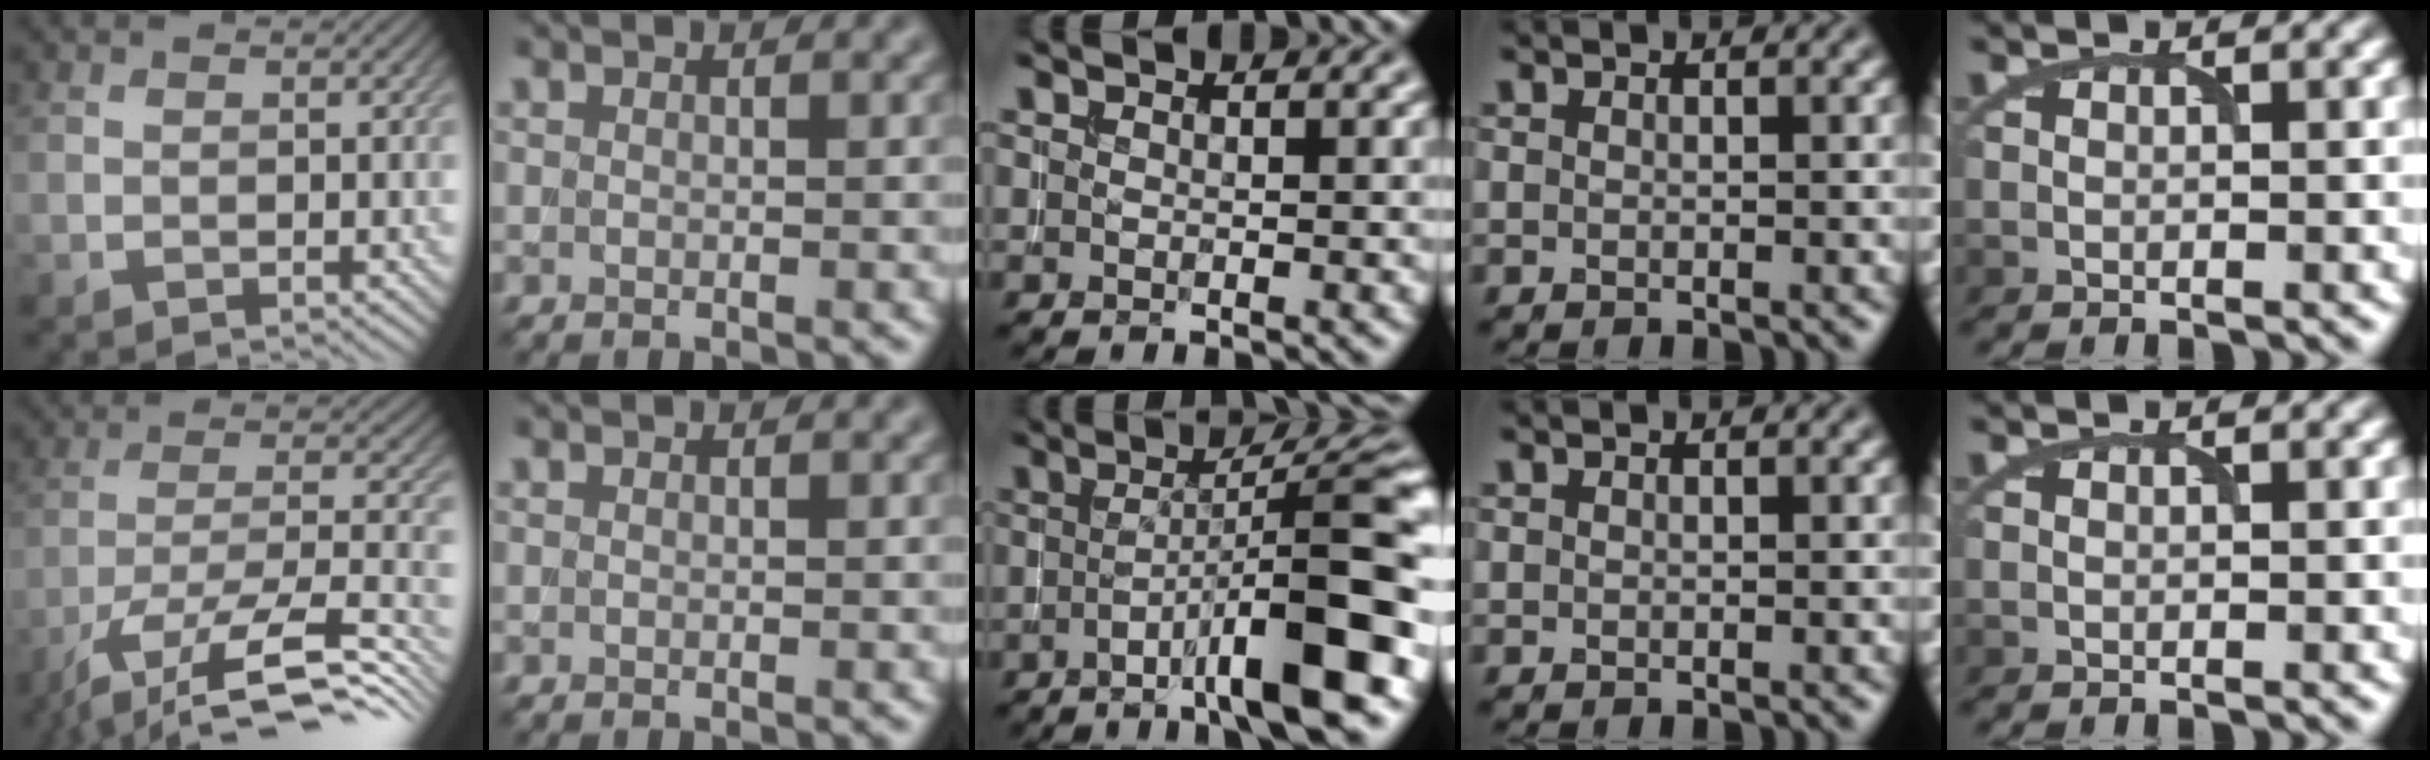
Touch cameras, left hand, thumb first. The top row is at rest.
{"thumb": {"total": 14.1, "force": [-9.7, 4.0, 9.4], "torque": [-0.185, -0.009, -0.163]}, "middle": {"total": 10.3, "force": [-2.7, 1.3, 9.8], "torque": [-0.125, 0.019, -0.049]}}